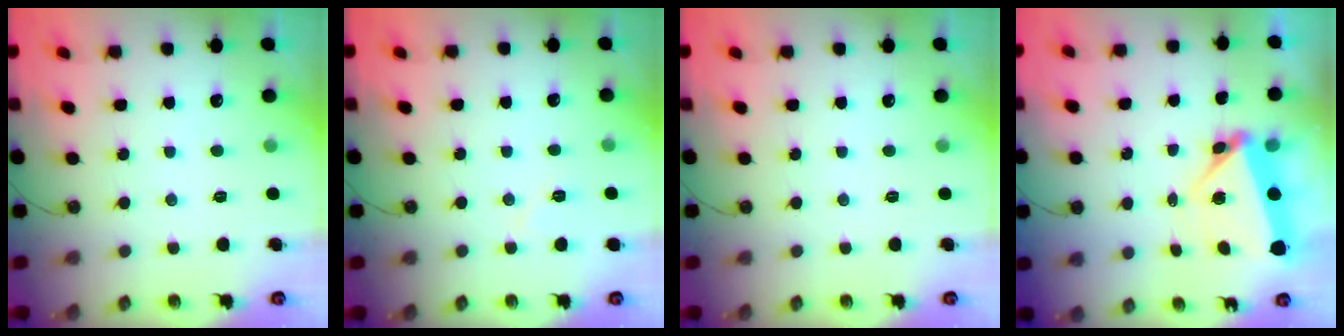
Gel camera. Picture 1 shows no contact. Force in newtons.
{"total": 5.6, "press": 5.3, "slide": 1.5}
{"total": 0.0}
{"total": 6.1, "press": 6.1, "slide": 0.6}